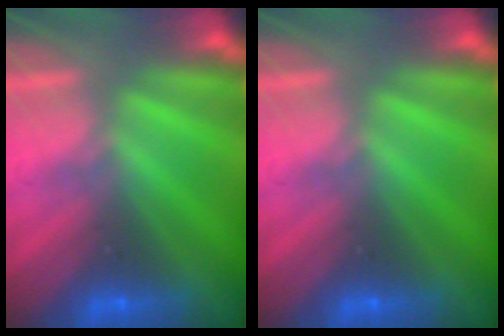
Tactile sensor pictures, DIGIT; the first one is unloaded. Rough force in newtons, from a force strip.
{"total": 0.0}